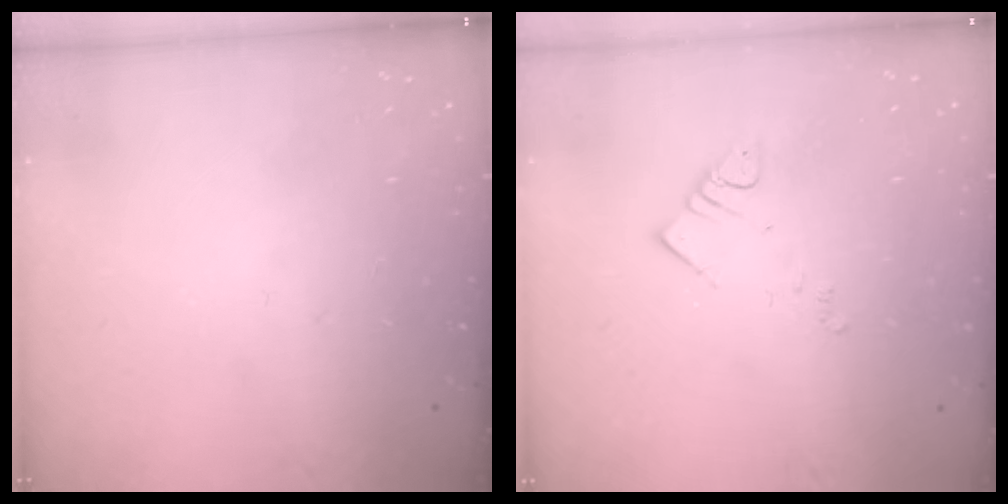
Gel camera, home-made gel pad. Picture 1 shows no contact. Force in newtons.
{"total": 3.8, "press": 3.7, "slide": 0.5}